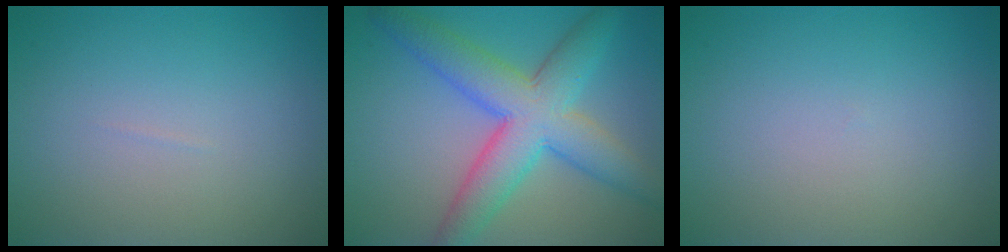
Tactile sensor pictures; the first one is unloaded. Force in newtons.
{"total": 8.2, "press": 8.1, "slide": 0.2}
{"total": 0.0}